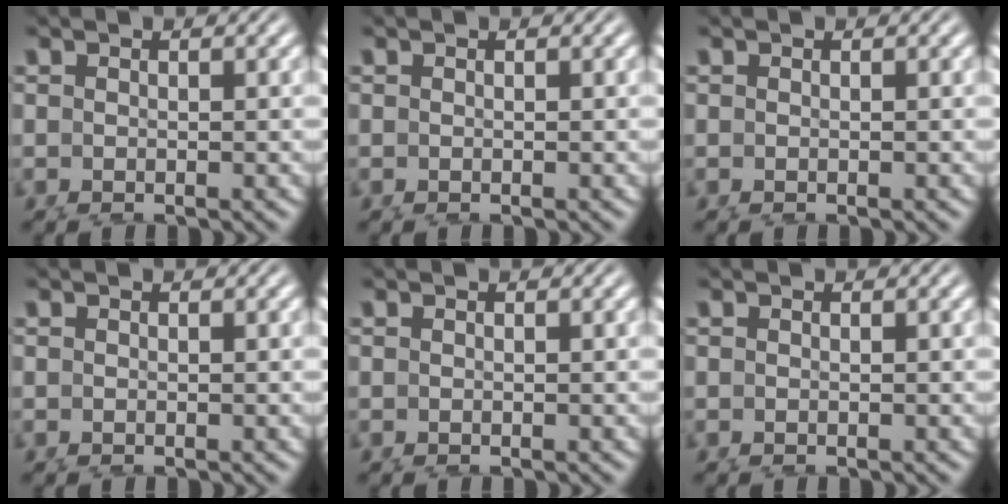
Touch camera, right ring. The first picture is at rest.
{"total": 0.0}
{"total": 0.0}
{"total": 0.0}
{"total": 0.0}
{"total": 0.0}